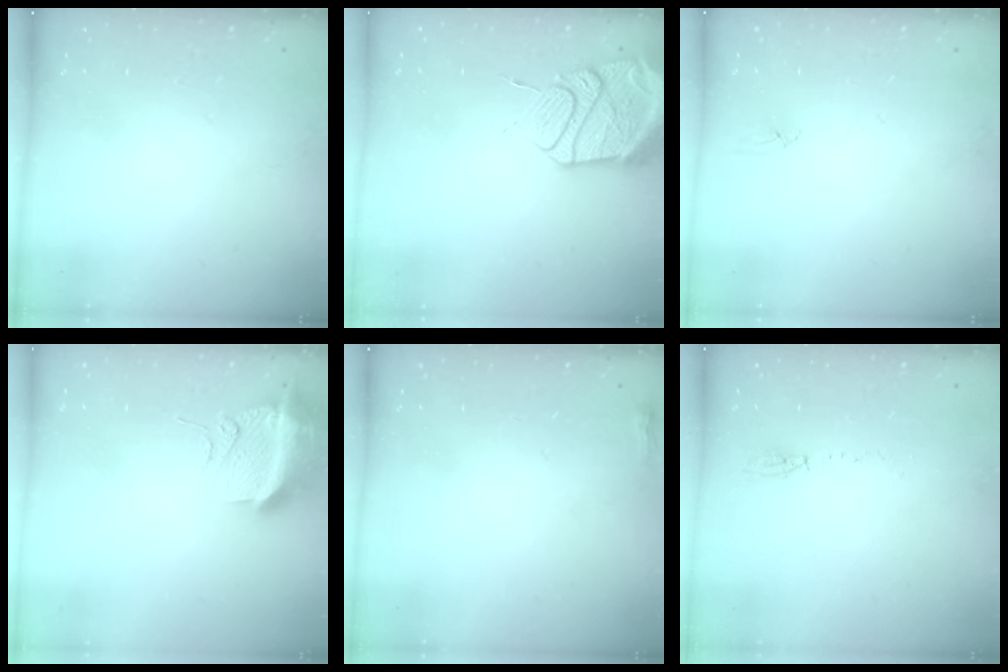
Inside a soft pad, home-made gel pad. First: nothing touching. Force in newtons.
{"total": 17.2, "press": 17.1, "slide": 1.7}
{"total": 3.5, "press": 3.5, "slide": 0.4}
{"total": 12.1, "press": 12.1, "slide": 1.3}
{"total": 2.2, "press": 2.2, "slide": 0.6}
{"total": 3.9, "press": 3.8, "slide": 0.9}